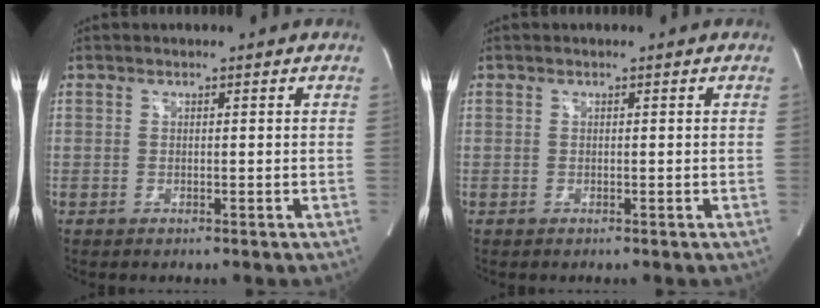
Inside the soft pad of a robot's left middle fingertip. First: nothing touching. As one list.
[{"total": 0.0}]